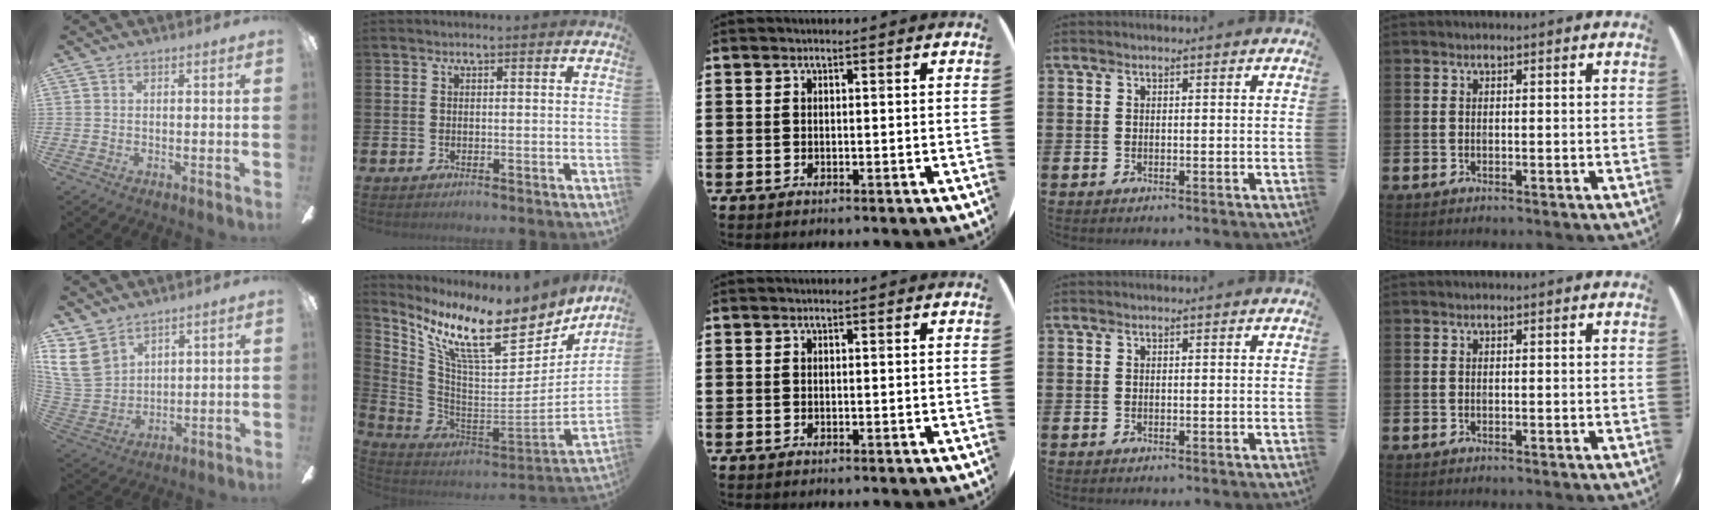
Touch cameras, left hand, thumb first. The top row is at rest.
{"thumb": {"total": 11.0, "force": [6.7, 7.4, 4.7], "torque": [-0.128, -0.020, 0.132]}, "index": {"total": 12.1, "force": [8.4, 3.7, 7.9], "torque": [-0.167, -0.065, 0.142]}}